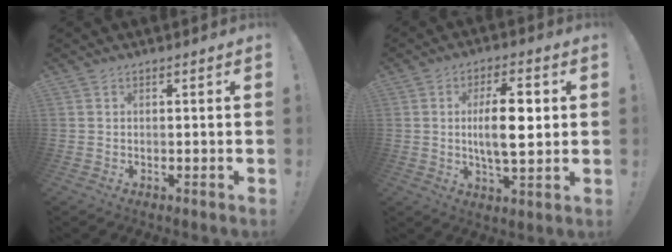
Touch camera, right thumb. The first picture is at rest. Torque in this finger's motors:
{"motor_torque": [0.31, 1.08, 1.18, -0.21, 0.27]}